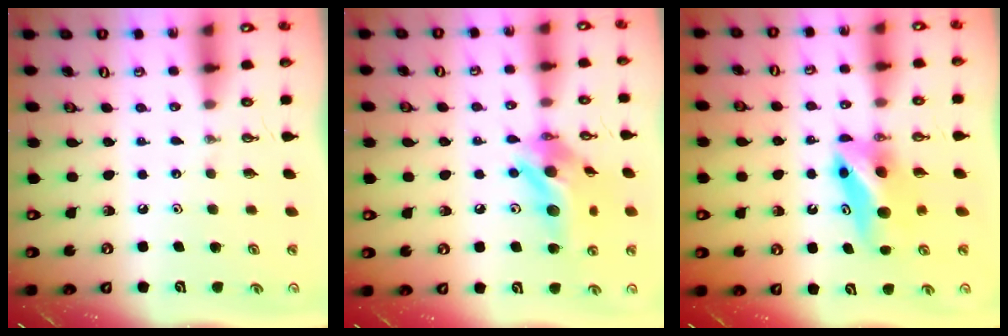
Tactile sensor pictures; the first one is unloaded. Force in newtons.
{"total": 14.4, "press": 14.0, "slide": 3.2}
{"total": 8.0, "press": 7.2, "slide": 3.4}